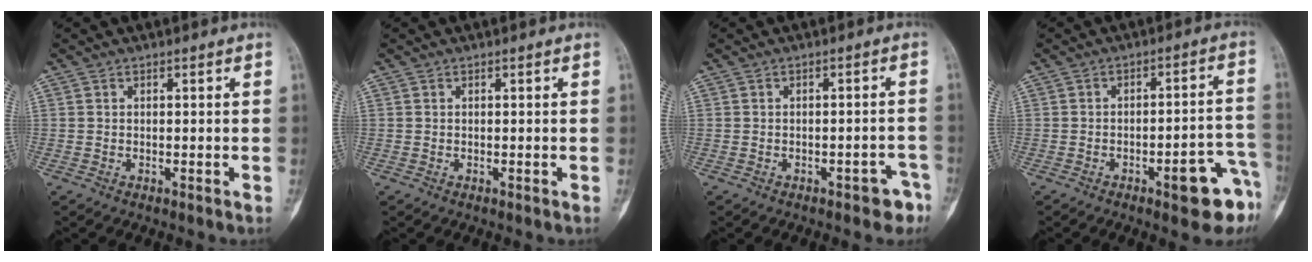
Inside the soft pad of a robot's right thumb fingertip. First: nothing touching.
{"total": 0.0}
{"total": 4.1, "force": [-2.6, 2.0, 2.4], "torque": [-0.012, 0.027, -0.027]}
{"total": 11.0, "force": [-5.6, 3.1, 8.9], "torque": [-0.086, 0.042, -0.064]}